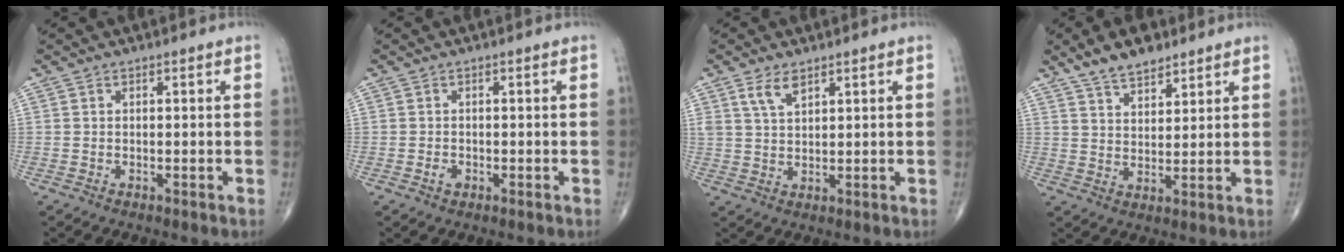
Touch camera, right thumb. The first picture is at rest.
{"total": 1.1, "force": [-0.4, 0.8, 0.6], "torque": [-0.008, 0.001, -0.005]}
{"total": 4.0, "force": [2.6, 1.8, 2.5], "torque": [-0.045, -0.011, 0.054]}
{"total": 7.9, "force": [6.0, 3.3, 4.1], "torque": [-0.051, -0.028, 0.108]}